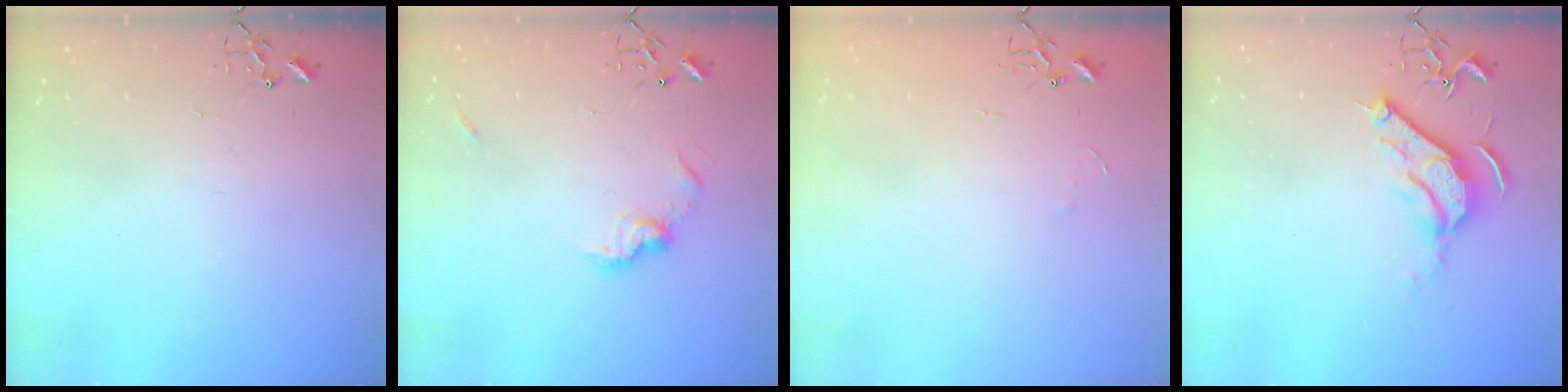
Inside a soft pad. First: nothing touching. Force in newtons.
{"total": 8.8, "press": 8.8, "slide": 0.4}
{"total": 3.2, "press": 3.2, "slide": 0.4}
{"total": 10.3, "press": 10.2, "slide": 1.3}